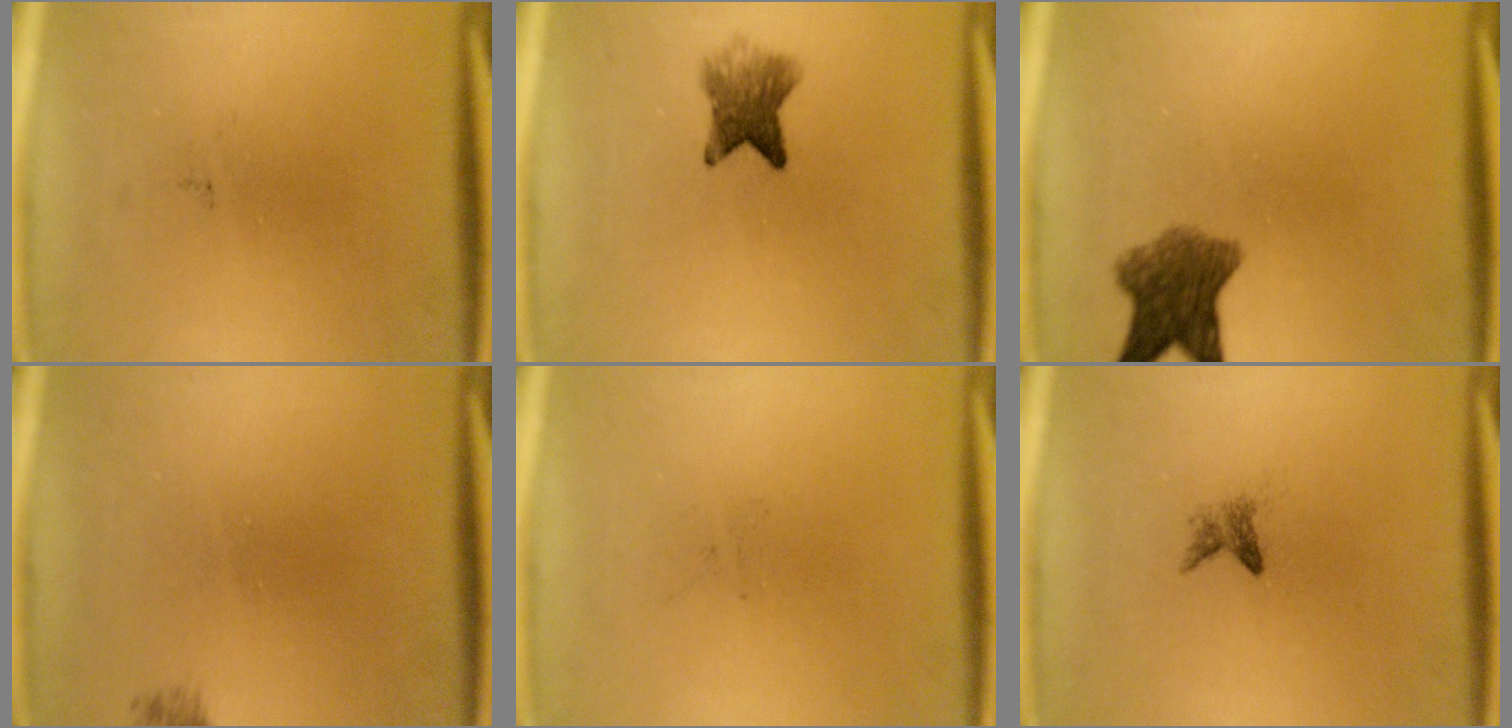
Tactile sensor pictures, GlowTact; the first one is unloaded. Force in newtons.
{"total": 4.8}
{"total": 7.0}
{"total": 0.7}
{"total": 0.0}
{"total": 1.4}